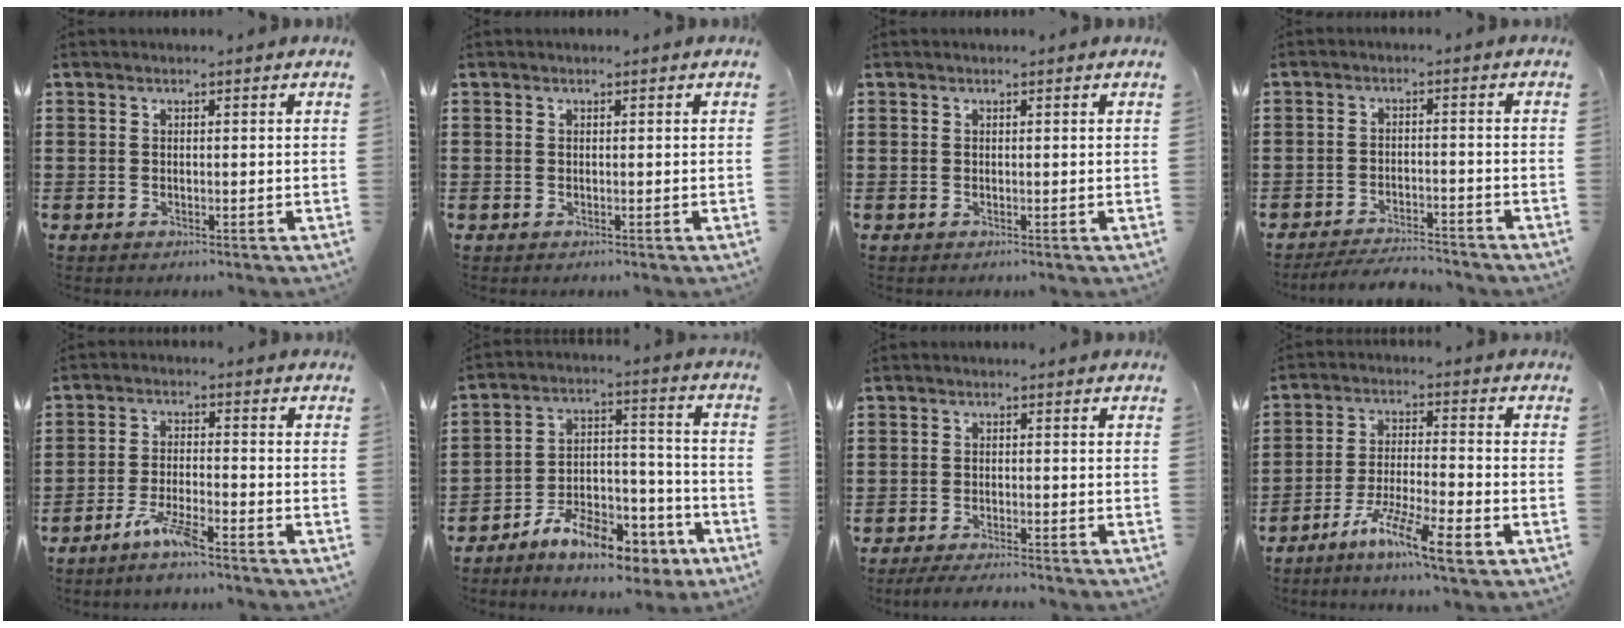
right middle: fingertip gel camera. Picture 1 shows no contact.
{"total": 0.0}
{"total": 0.0}
{"total": 4.0, "force": [-3.9, 0.2, 0.7], "torque": [-0.013, 0.002, -0.079]}
{"total": 5.1, "force": [-3.8, 0.7, 3.4], "torque": [-0.076, -0.002, -0.072]}
{"total": 10.7, "force": [-8.4, 4.2, 4.9], "torque": [-0.075, 0.044, -0.153]}
{"total": 2.1, "force": [-2.1, -0.1, 0.5], "torque": [-0.009, 0.000, -0.041]}
{"total": 9.3, "force": [-6.5, 1.2, 6.6], "torque": [-0.121, 0.001, -0.121]}